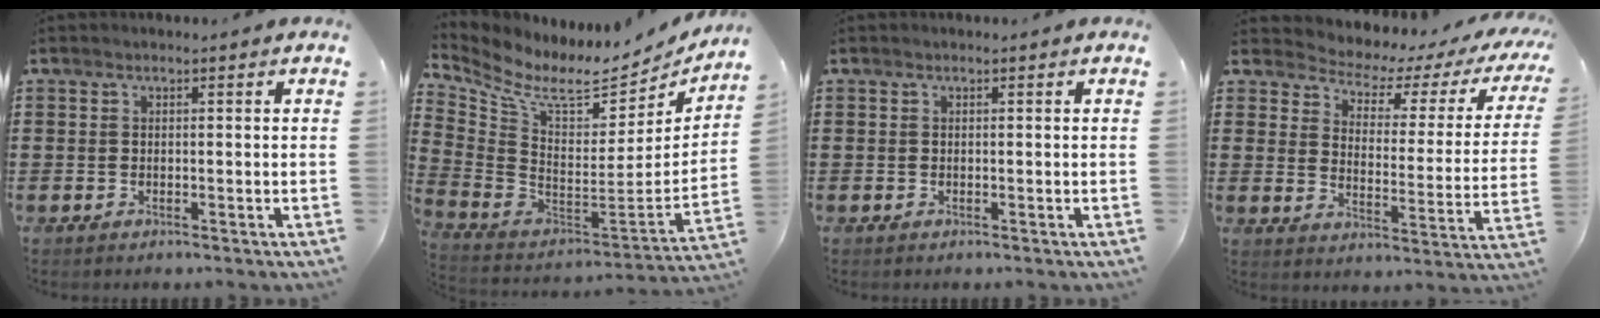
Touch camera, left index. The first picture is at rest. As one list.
[{"total": 8.0, "force": [5.5, 3.2, 4.8], "torque": [-0.113, -0.052, 0.093]}, {"total": 0.0}, {"total": 3.4, "force": [2.9, 1.3, 1.3], "torque": [-0.037, -0.028, 0.037]}]